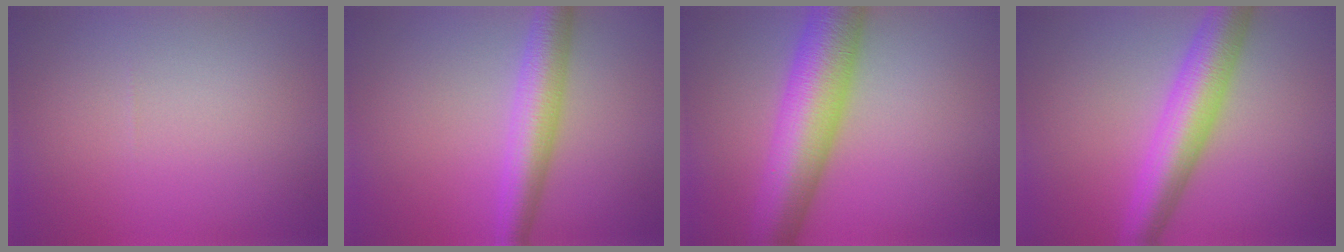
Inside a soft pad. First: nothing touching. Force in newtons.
{"total": 5.0, "press": 5.0, "slide": 0.0}
{"total": 9.3, "press": 9.3, "slide": 0.3}
{"total": 6.6, "press": 6.6, "slide": 0.3}